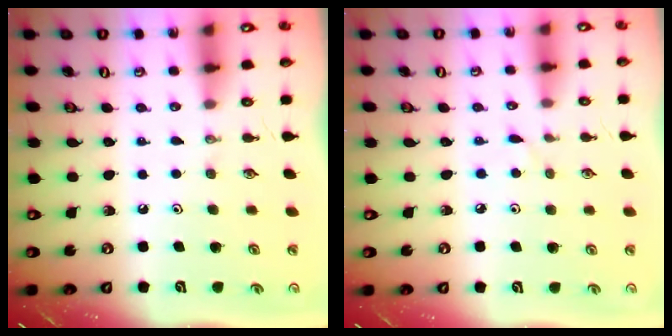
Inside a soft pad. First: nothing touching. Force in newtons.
{"total": 2.2, "press": 2.2, "slide": 0.3}